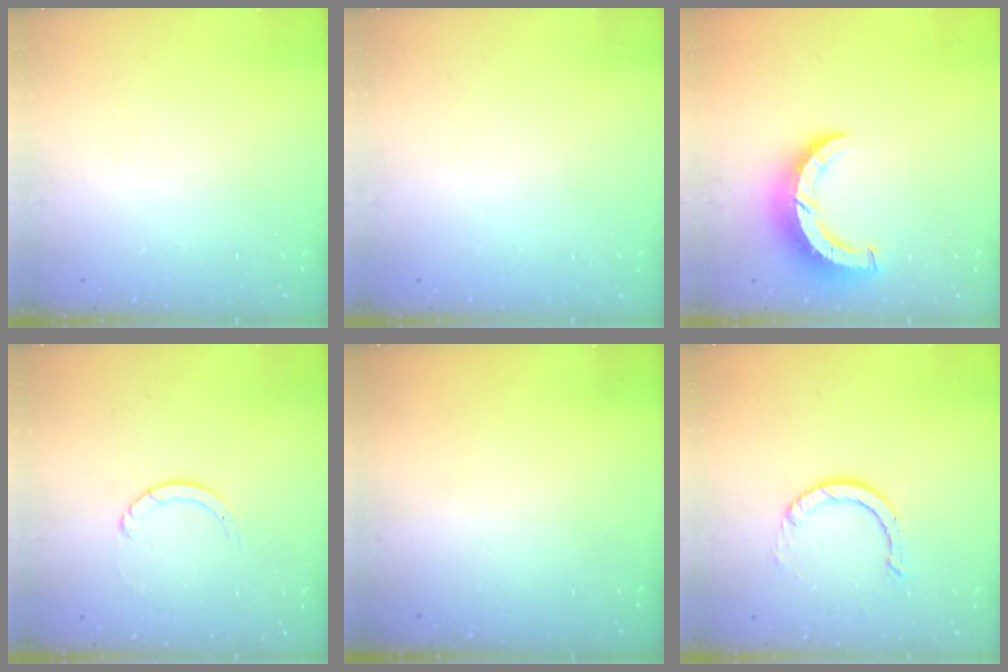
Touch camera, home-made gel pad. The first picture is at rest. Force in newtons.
{"total": 2.4, "press": 2.4, "slide": 0.2}
{"total": 8.0, "press": 7.9, "slide": 0.9}
{"total": 1.3, "press": 1.2, "slide": 0.2}
{"total": 0.0}
{"total": 2.9, "press": 2.9, "slide": 0.2}